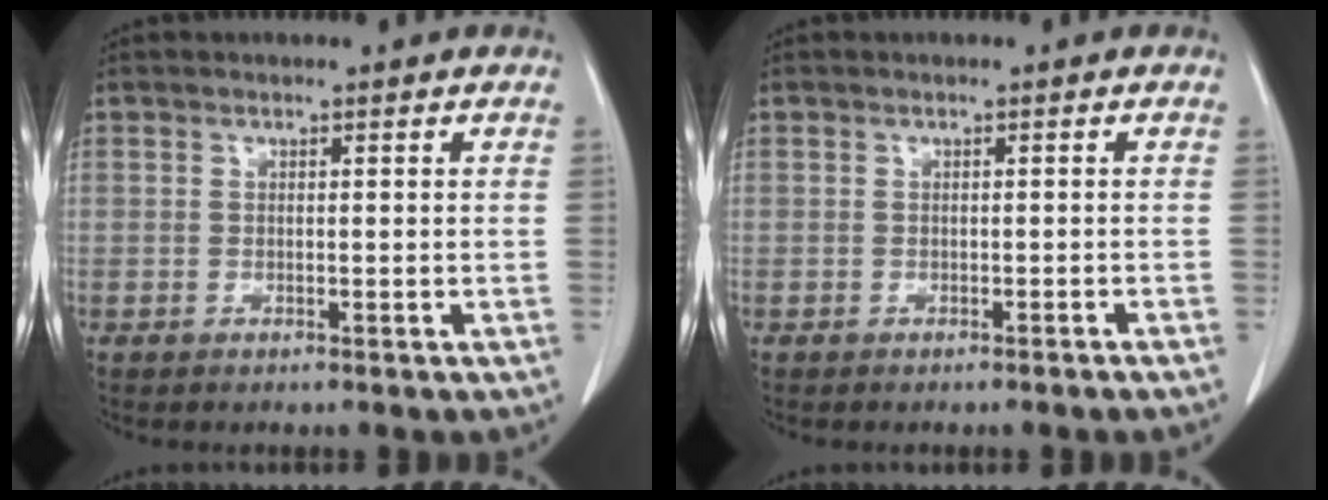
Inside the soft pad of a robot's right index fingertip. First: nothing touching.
{"total": 1.1, "force": [-1.0, -0.1, 0.6], "torque": [-0.011, 0.000, -0.010]}